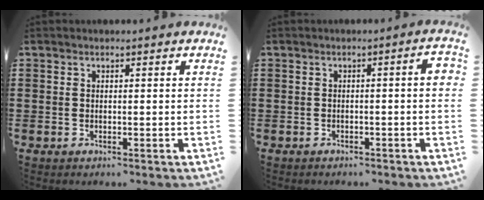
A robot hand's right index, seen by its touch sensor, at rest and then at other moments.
{"total": 2.0, "force": [-0.9, 0.1, 1.8], "torque": [-0.029, 0.001, -0.018]}